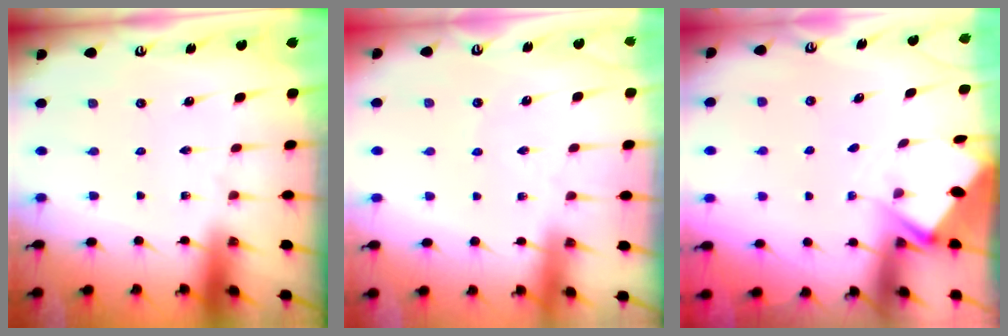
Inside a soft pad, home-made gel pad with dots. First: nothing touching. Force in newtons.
{"total": 1.6, "press": 1.6, "slide": 0.3}
{"total": 2.9, "press": 2.9, "slide": 0.4}